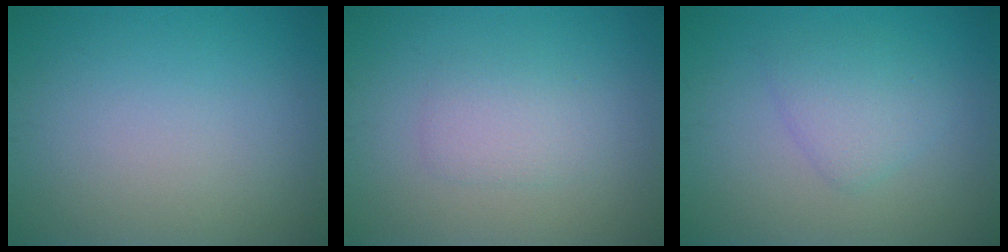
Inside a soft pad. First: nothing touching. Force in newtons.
{"total": 1.9, "press": 1.9, "slide": 0.0}
{"total": 2.6, "press": 2.6, "slide": 0.2}